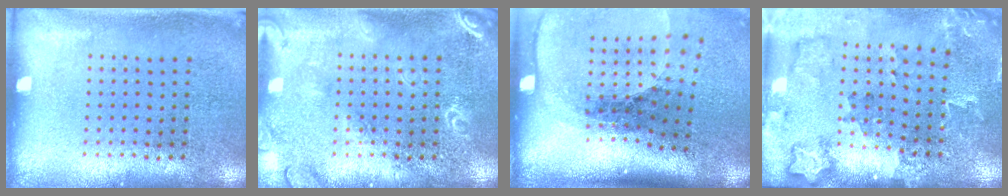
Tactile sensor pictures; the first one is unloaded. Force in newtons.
{"total": 2.9, "press": 2.9, "slide": 0.4}
{"total": 2.6, "press": 1.8, "slide": 1.8}
{"total": 1.9, "press": 1.8, "slide": 0.4}